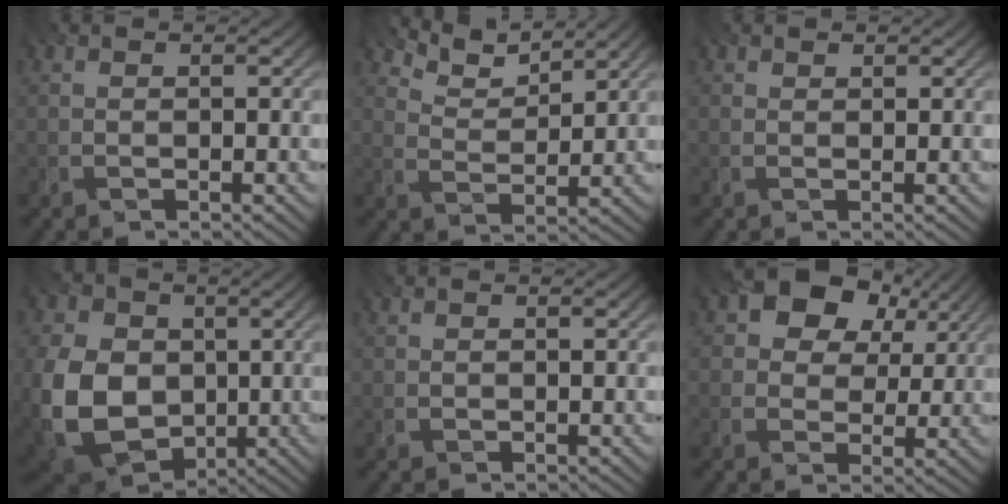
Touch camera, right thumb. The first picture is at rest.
{"total": 4.9, "force": [3.8, 1.8, 2.5], "torque": [-0.052, -0.001, 0.068]}
{"total": 0.8, "force": [0.6, 0.5, 0.3], "torque": [-0.003, -0.001, 0.013]}
{"total": 14.4, "force": [-1.2, 11.1, 9.1], "torque": [-0.244, -0.022, -0.035]}
{"total": 0.0}
{"total": 10.7, "force": [4.7, 7.8, 5.7], "torque": [-0.106, 0.016, 0.067]}